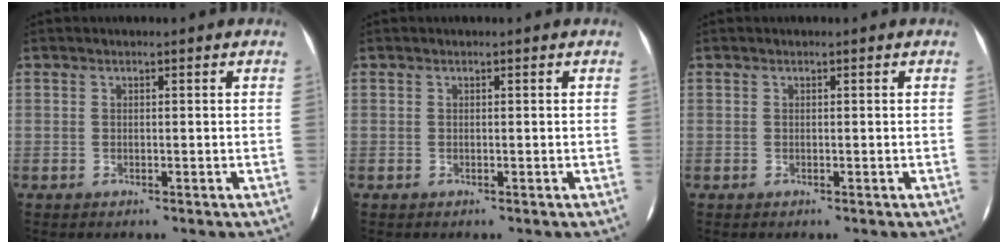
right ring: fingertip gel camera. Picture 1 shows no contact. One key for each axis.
{"total": 0.0}
{"total": 0.0}